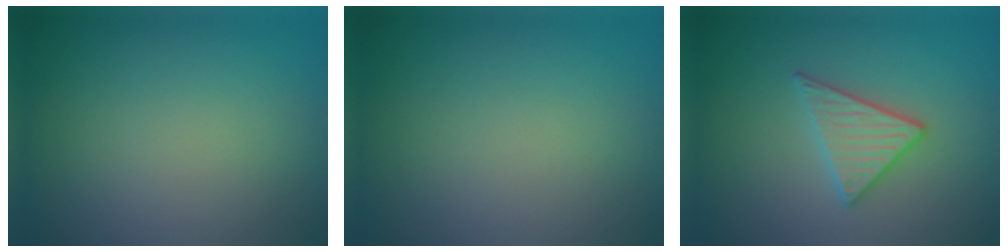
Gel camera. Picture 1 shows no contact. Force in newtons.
{"total": 0.0}
{"total": 2.9, "press": 2.9, "slide": 0.3}